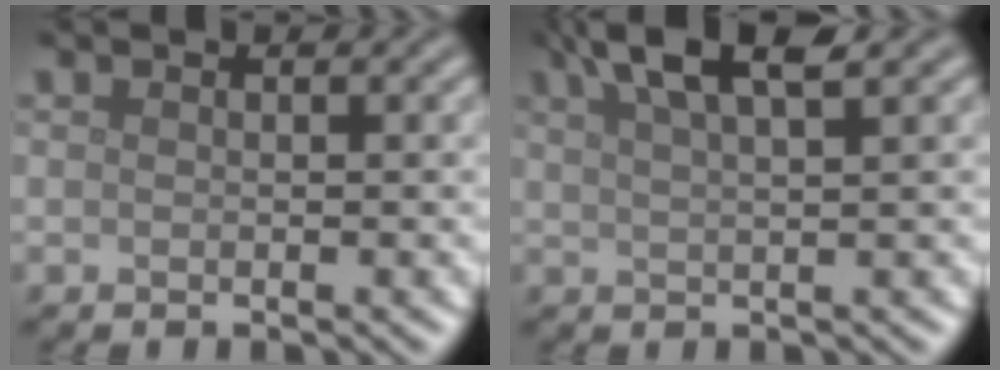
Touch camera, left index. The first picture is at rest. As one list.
[{"total": 5.7, "force": [3.7, 1.3, 4.1], "torque": [-0.055, 0.018, 0.059]}]